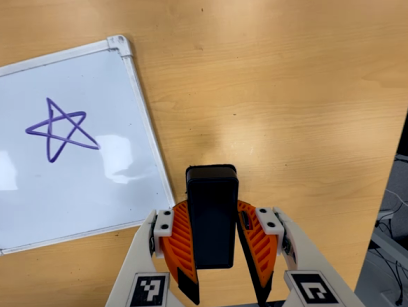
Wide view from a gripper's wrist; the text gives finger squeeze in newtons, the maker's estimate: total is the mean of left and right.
{"total": 7.3, "left": 6.6, "right": 8.0}